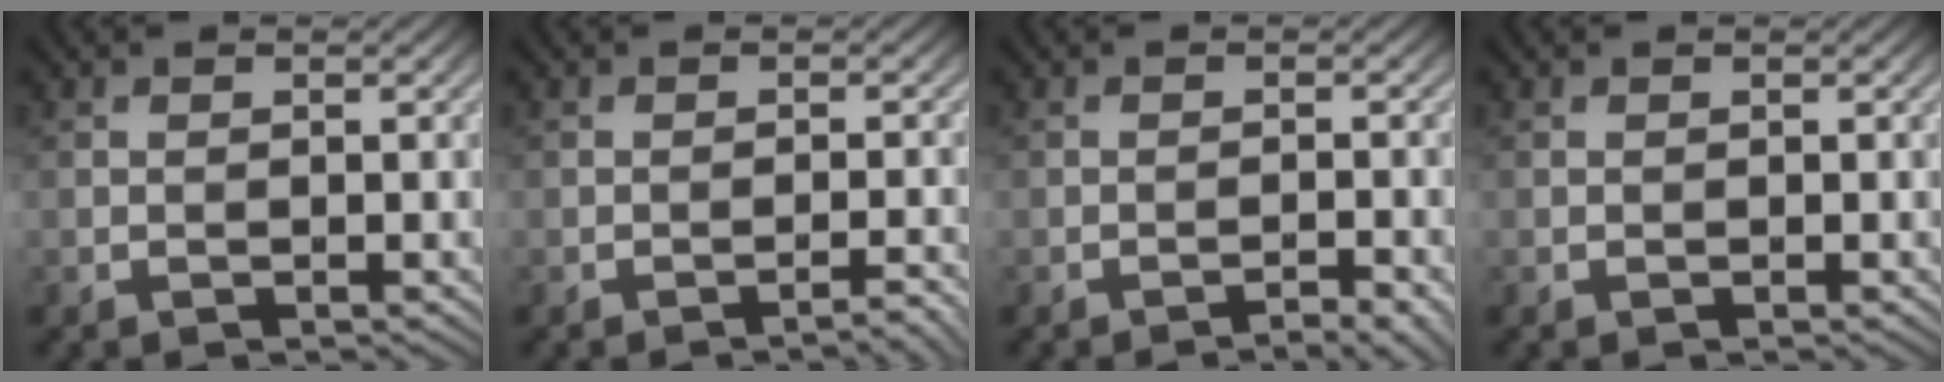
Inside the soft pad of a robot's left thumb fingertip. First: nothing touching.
{"total": 1.9, "force": [-1.6, -0.6, 0.7], "torque": [-0.014, 0.006, -0.027]}
{"total": 2.5, "force": [-2.1, -0.1, 1.4], "torque": [-0.020, 0.006, -0.032]}
{"total": 0.0}